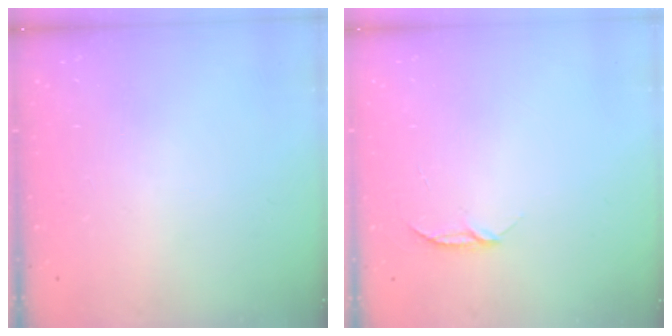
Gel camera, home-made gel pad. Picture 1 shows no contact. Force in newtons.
{"total": 4.0, "press": 4.0, "slide": 0.4}